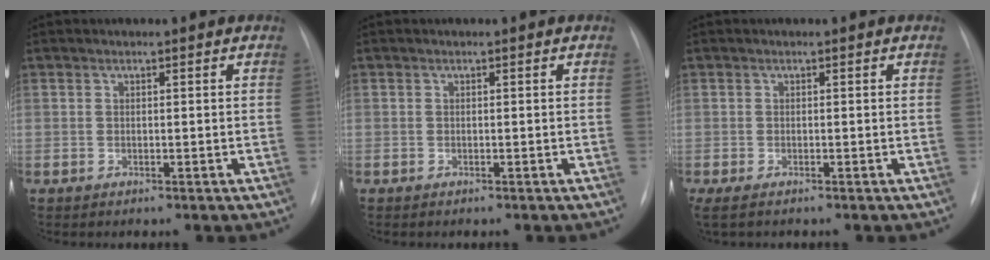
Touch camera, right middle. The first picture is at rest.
{"total": 0.0}
{"total": 1.2, "force": [-1.0, 0.1, 0.8], "torque": [-0.007, -0.002, -0.008]}